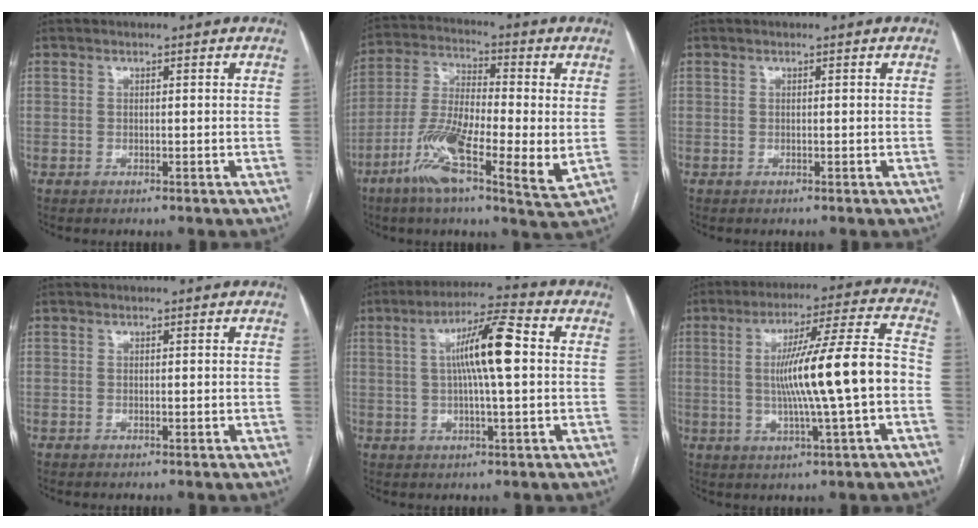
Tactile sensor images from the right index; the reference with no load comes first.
{"total": 13.1, "force": [-4.0, 2.0, 12.3], "torque": [-0.236, -0.011, -0.081]}
{"total": 0.0}
{"total": 0.6, "force": [0.0, 0.3, 0.5], "torque": [-0.010, 0.004, 0.006]}
{"total": 10.1, "force": [1.4, 0.7, 10.0], "torque": [-0.178, 0.015, 0.019]}
{"total": 14.6, "force": [-1.4, -0.2, 14.6], "torque": [-0.240, 0.013, -0.022]}